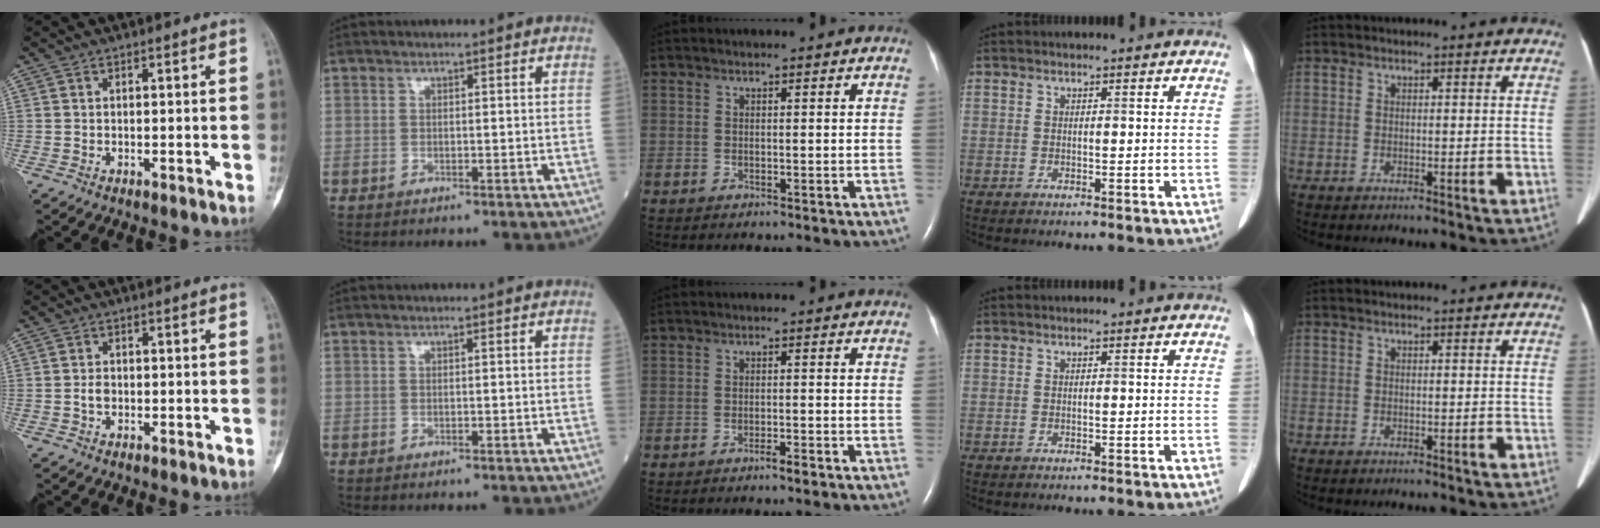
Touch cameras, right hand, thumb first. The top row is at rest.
{"thumb": {"total": 1.7, "force": [-0.3, 1.2, 1.2], "torque": [-0.021, 0.004, -0.008]}, "middle": {"total": 1.5, "force": [-1.1, 0.1, 1.1], "torque": [-0.021, -0.001, -0.016]}}